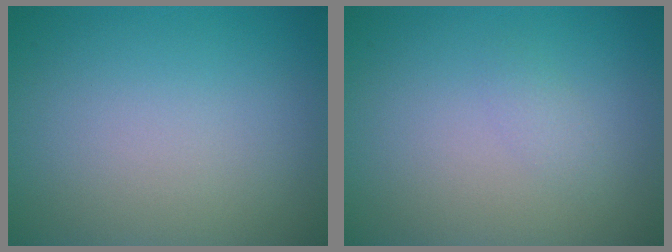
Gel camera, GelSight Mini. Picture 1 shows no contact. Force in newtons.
{"total": 0.9, "press": 0.9, "slide": 0.1}